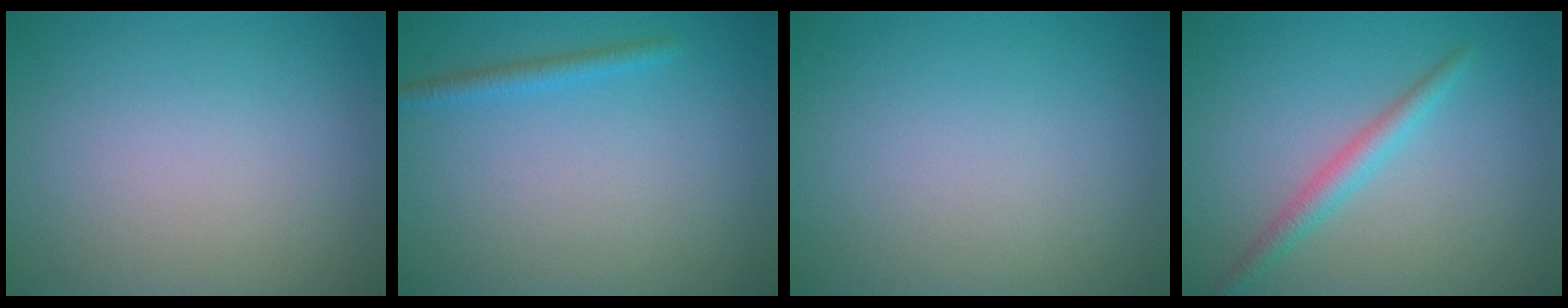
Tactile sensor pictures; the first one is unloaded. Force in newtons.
{"total": 1.5, "press": 1.4, "slide": 0.1}
{"total": 0.0}
{"total": 2.2, "press": 2.2, "slide": 0.1}